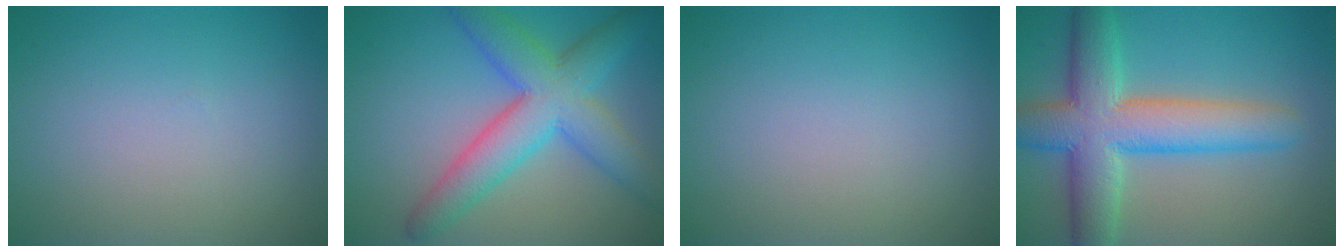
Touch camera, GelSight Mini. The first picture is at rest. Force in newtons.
{"total": 7.7, "press": 7.7, "slide": 0.1}
{"total": 0.0}
{"total": 9.1, "press": 9.0, "slide": 0.3}